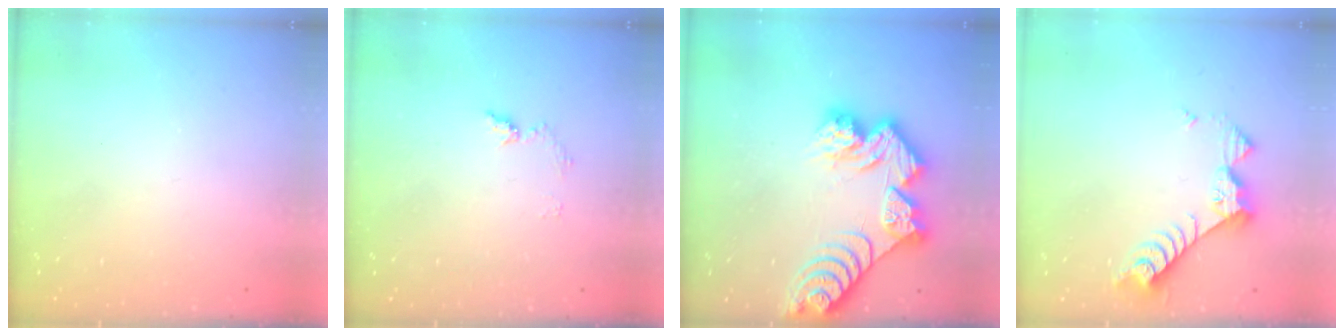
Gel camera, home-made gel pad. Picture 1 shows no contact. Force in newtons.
{"total": 6.4, "press": 6.4, "slide": 0.7}
{"total": 15.1, "press": 15.0, "slide": 1.4}
{"total": 8.6, "press": 8.5, "slide": 0.8}